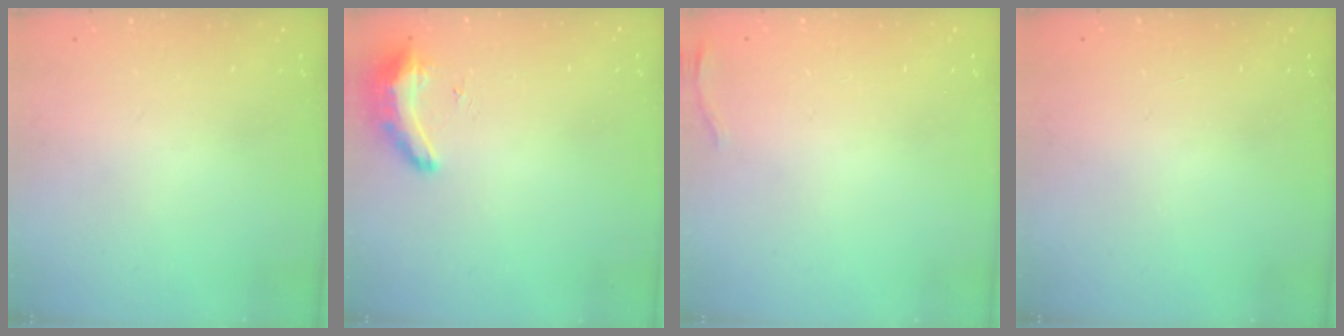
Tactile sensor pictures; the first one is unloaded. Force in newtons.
{"total": 8.4, "press": 8.3, "slide": 1.3}
{"total": 7.3, "press": 5.5, "slide": 4.8}
{"total": 1.0, "press": 0.0, "slide": 1.0}